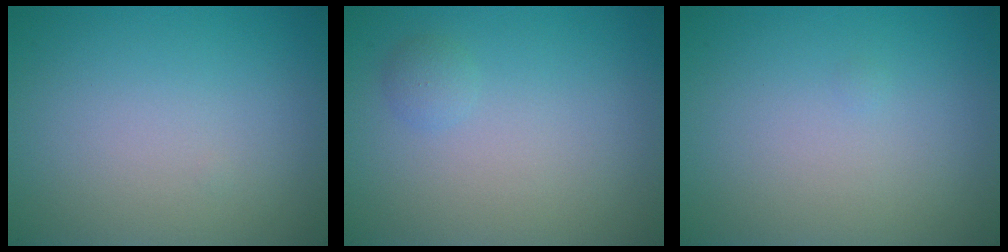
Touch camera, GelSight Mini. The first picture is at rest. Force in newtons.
{"total": 0.9, "press": 0.9, "slide": 0.0}
{"total": 0.0}